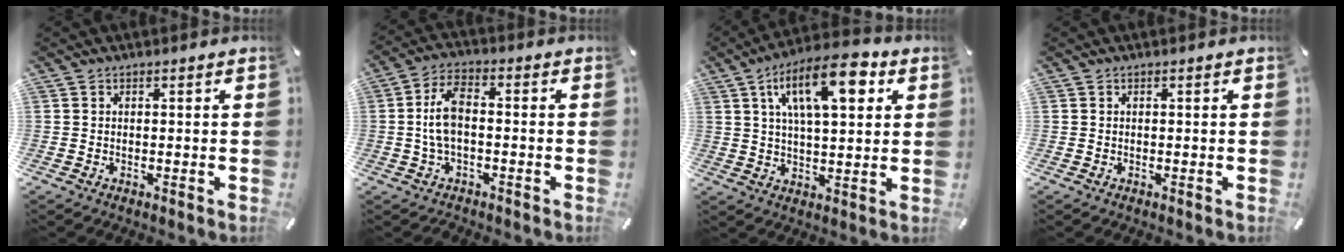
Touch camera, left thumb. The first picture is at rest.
{"total": 7.5, "force": [-0.7, 3.9, 6.4], "torque": [-0.136, 0.010, -0.017]}
{"total": 15.9, "force": [7.0, 6.9, 12.5], "torque": [-0.192, -0.017, 0.114]}
{"total": 0.0}